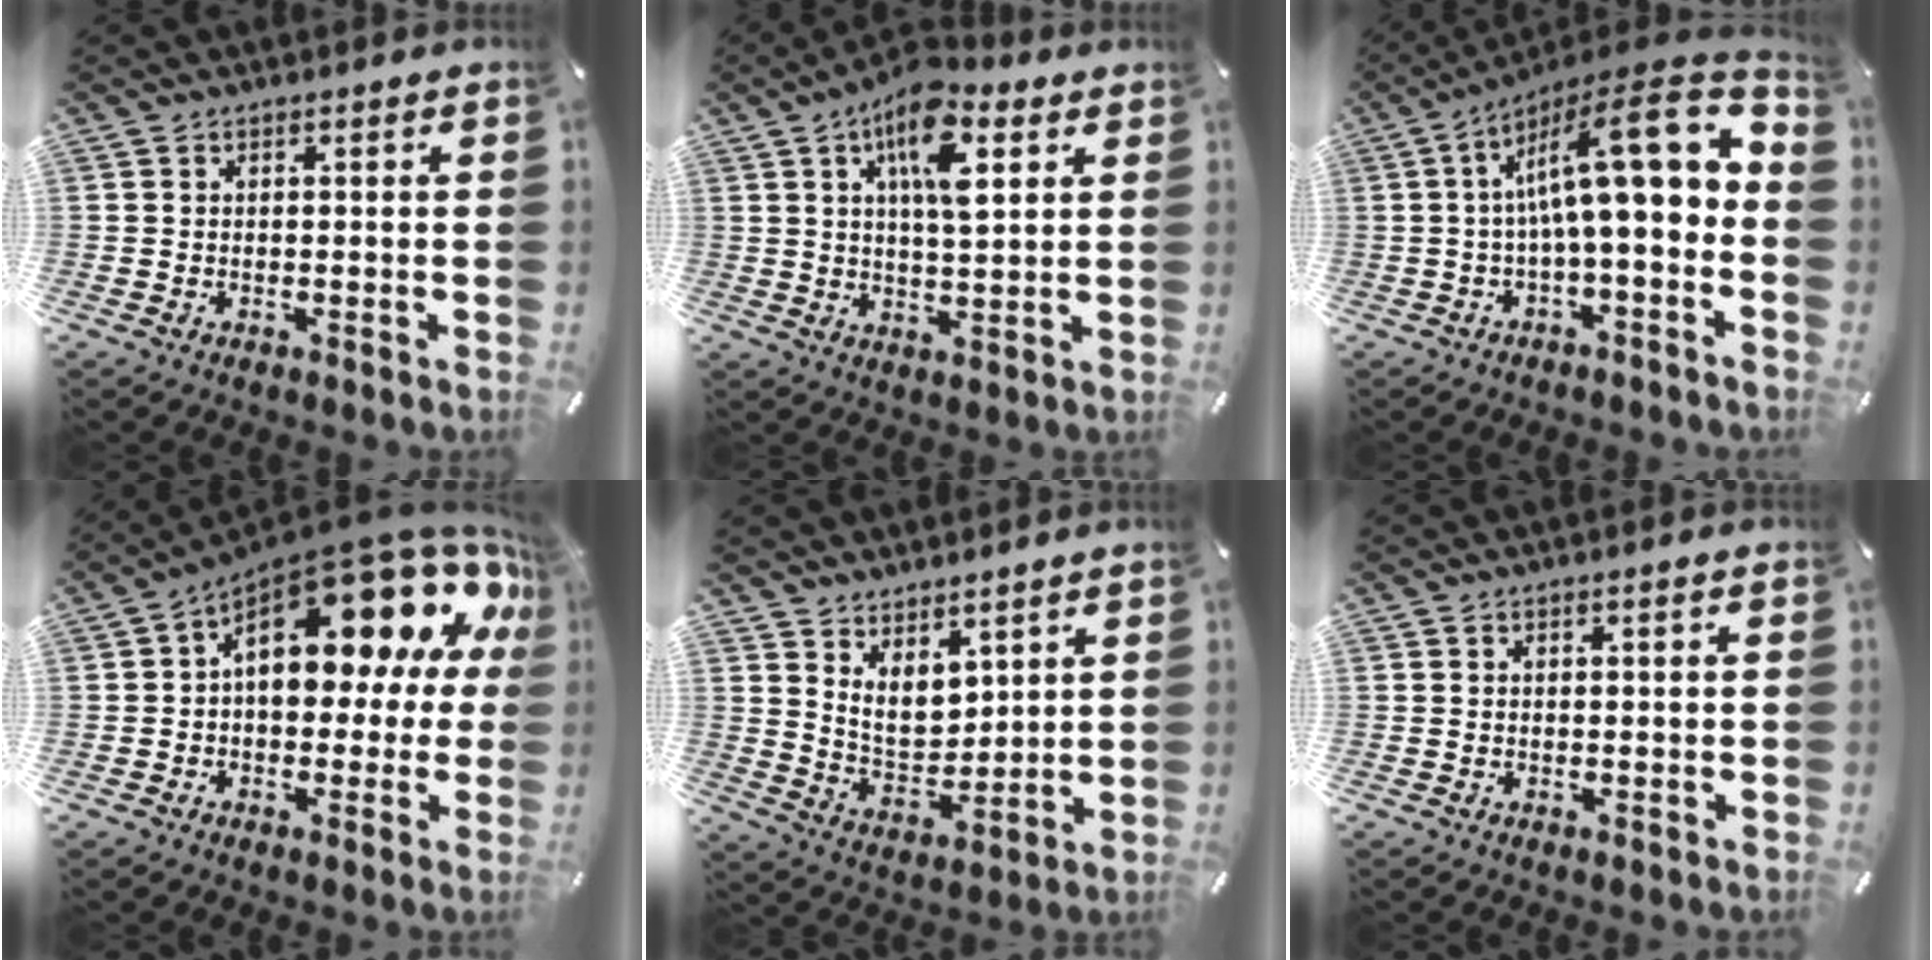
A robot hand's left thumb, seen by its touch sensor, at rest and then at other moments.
{"total": 11.8, "force": [5.7, 4.8, 9.1], "torque": [-0.154, -0.008, 0.098]}
{"total": 20.3, "force": [4.1, 5.7, 19.0], "torque": [-0.293, -0.034, 0.062]}
{"total": 22.5, "force": [8.5, 11.3, 17.5], "torque": [-0.240, -0.069, 0.144]}
{"total": 7.2, "force": [5.0, 4.6, 2.3], "torque": [-0.046, -0.038, 0.096]}
{"total": 0.7, "force": [0.3, 0.0, 0.7], "torque": [-0.012, -0.001, 0.004]}